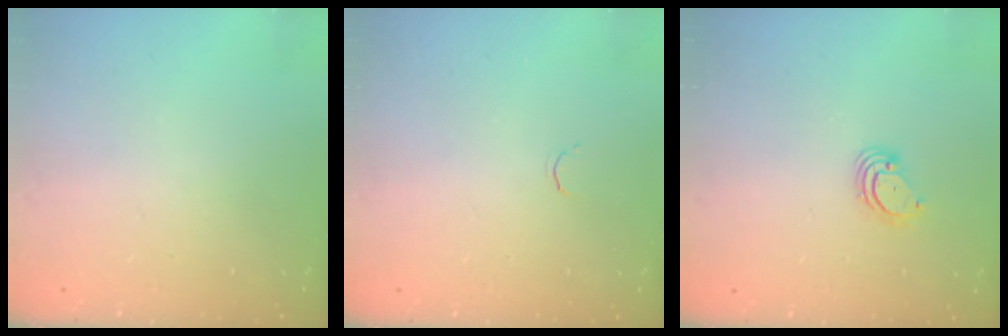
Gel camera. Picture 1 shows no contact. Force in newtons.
{"total": 1.7, "press": 1.6, "slide": 0.5}
{"total": 4.1, "press": 4.0, "slide": 0.3}